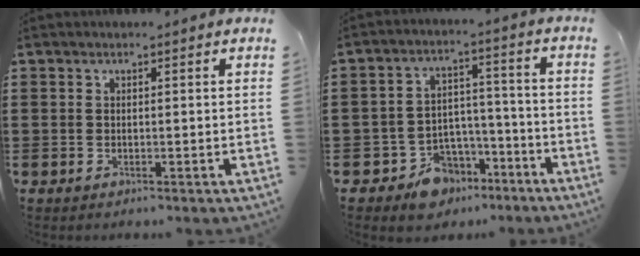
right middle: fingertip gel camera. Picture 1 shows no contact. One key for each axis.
{"total": 7.2, "fx": -5.7, "fy": 4.2, "fz": 0.8, "tx": -0.025, "ty": 0.031, "tz": -0.109}